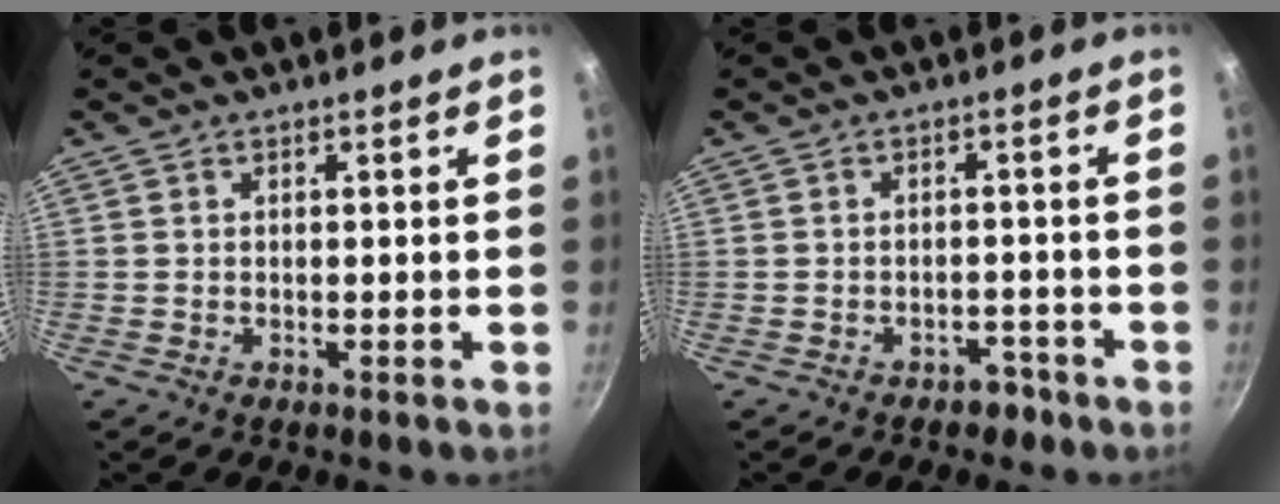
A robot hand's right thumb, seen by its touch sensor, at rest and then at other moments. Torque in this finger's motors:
{"motor_torque": [1.50, 1.49, 0.29, -0.49, -0.04]}